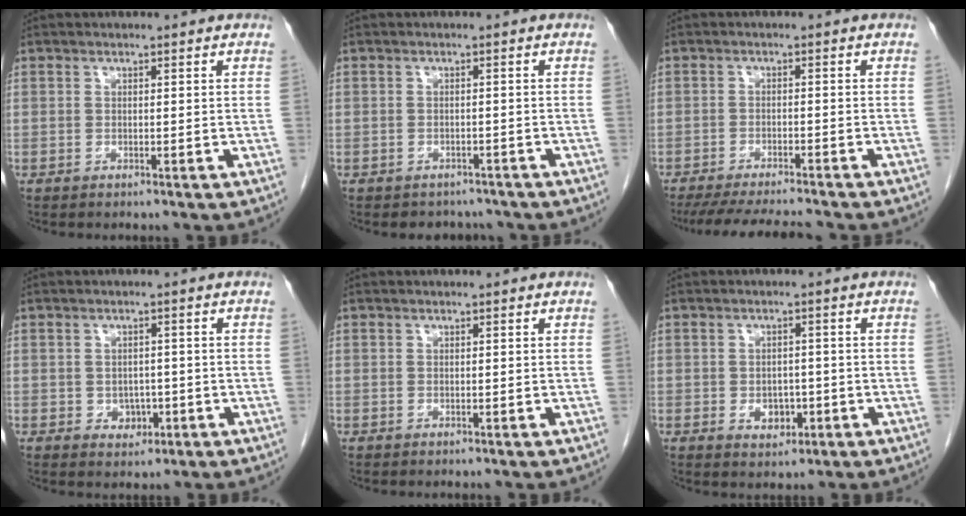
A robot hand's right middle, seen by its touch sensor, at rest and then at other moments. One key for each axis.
{"total": 3.3, "fx": -2.8, "fy": 1.7, "fz": -0.1, "tx": -0.001, "ty": 0.007, "tz": -0.040}
{"total": 10.7, "fx": -9.7, "fy": 0.7, "fz": 4.5, "tx": -0.067, "ty": -0.016, "tz": -0.141}
{"total": 2.8, "fx": -0.8, "fy": 2.2, "fz": 1.5, "tx": -0.017, "ty": 0.003, "tz": -0.003}
{"total": 0.0}
{"total": 3.5, "fx": -1.1, "fy": 2.5, "fz": 2.2, "tx": -0.027, "ty": 0.004, "tz": -0.008}